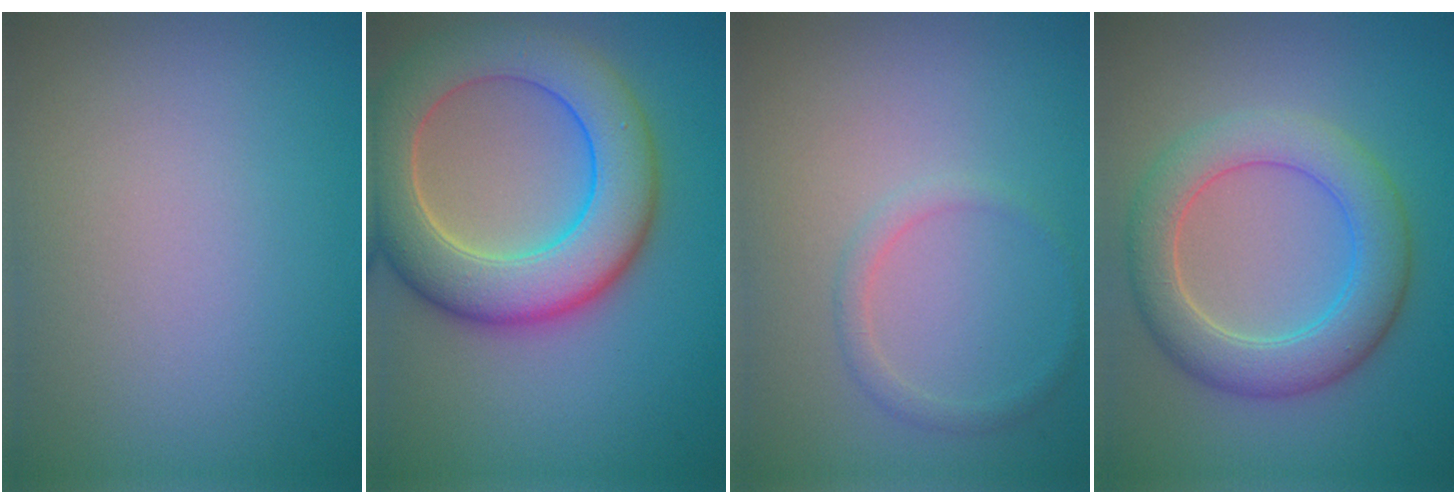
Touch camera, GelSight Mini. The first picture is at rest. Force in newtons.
{"total": 9.2, "press": 9.2, "slide": 0.6}
{"total": 1.1, "press": 1.1, "slide": 0.1}
{"total": 5.7, "press": 5.6, "slide": 0.5}